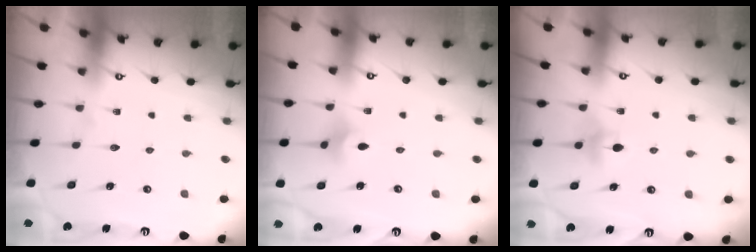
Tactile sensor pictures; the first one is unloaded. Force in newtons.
{"total": 3.4, "press": 3.3, "slide": 0.7}
{"total": 4.0, "press": 3.9, "slide": 0.8}